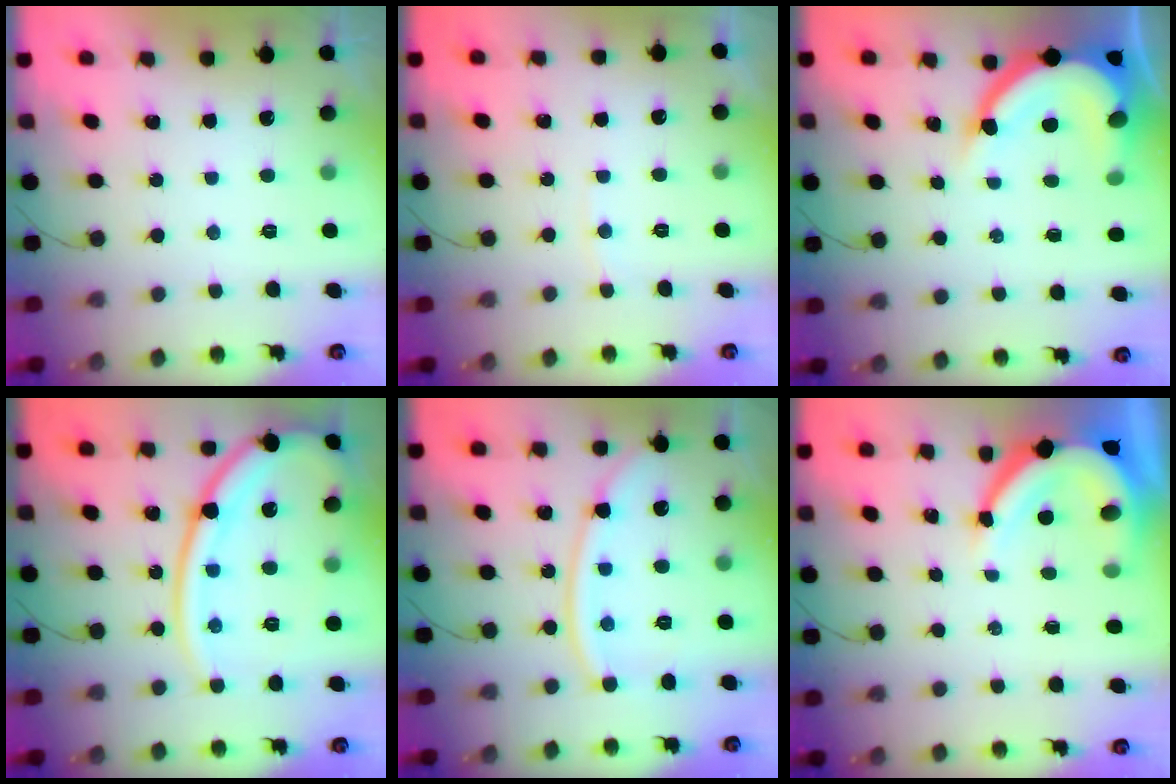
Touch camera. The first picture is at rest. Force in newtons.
{"total": 2.9, "press": 2.9, "slide": 0.4}
{"total": 12.7, "press": 12.7, "slide": 0.9}
{"total": 18.3, "press": 18.2, "slide": 2.0}
{"total": 11.2, "press": 11.1, "slide": 1.4}
{"total": 10.4, "press": 10.4, "slide": 1.3}